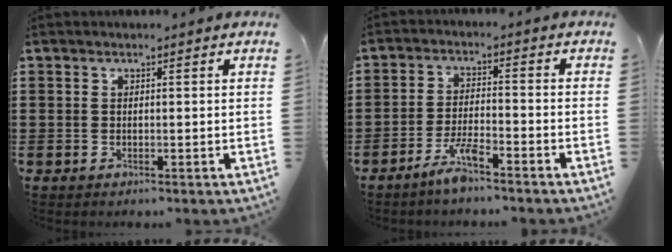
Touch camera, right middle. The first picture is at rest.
{"total": 4.9, "force": [-3.7, 0.6, 3.2], "torque": [-0.074, -0.002, -0.072]}